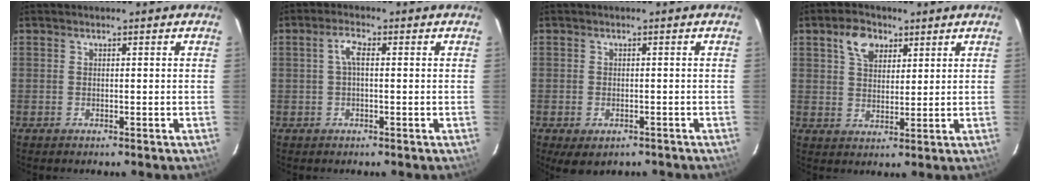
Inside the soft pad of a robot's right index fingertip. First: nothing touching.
{"total": 2.7, "force": [0.2, 0.9, 2.6], "torque": [-0.053, 0.010, 0.004]}
{"total": 4.6, "force": [-2.7, 2.6, 2.6], "torque": [-0.048, -0.015, -0.032]}
{"total": 6.3, "force": [3.3, 4.1, 3.5], "torque": [-0.057, 0.019, 0.059]}